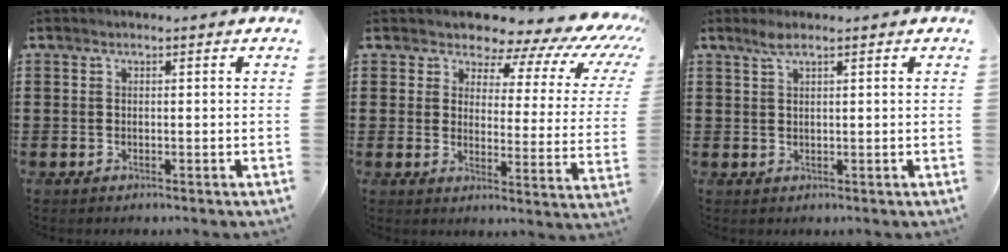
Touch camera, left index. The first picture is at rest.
{"total": 6.8, "force": [5.7, 2.6, 2.8], "torque": [-0.060, -0.043, 0.093]}
{"total": 1.9, "force": [1.1, 0.2, 1.6], "torque": [-0.032, 0.002, 0.019]}